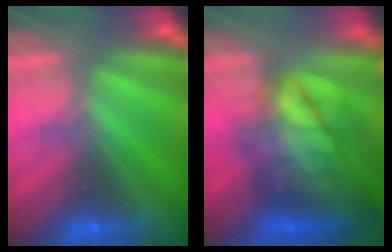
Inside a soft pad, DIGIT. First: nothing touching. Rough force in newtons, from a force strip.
{"total": 9.1}